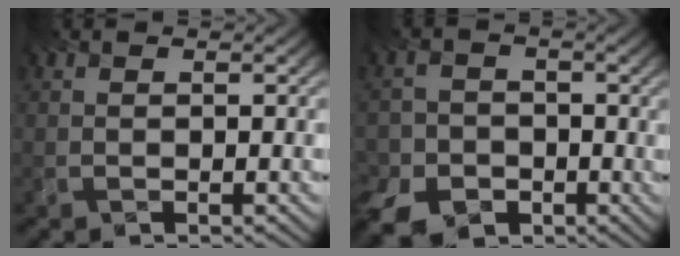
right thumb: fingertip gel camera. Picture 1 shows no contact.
{"total": 6.6, "force": [-4.2, 5.0, 1.1], "torque": [-0.036, -0.023, -0.087]}